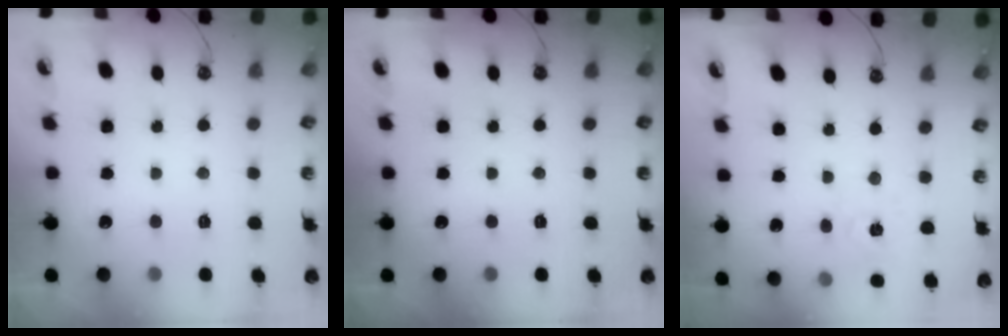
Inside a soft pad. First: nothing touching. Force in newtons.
{"total": 0.0}
{"total": 2.7, "press": 2.7, "slide": 0.3}